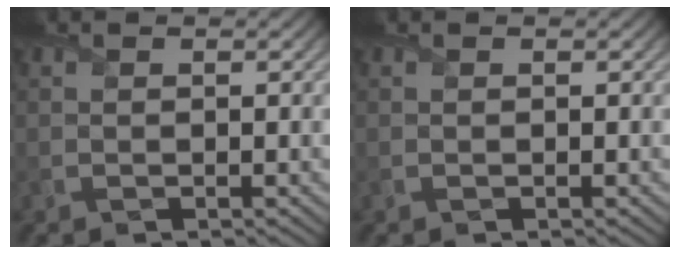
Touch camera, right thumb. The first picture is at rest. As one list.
[{"total": 0.0}]